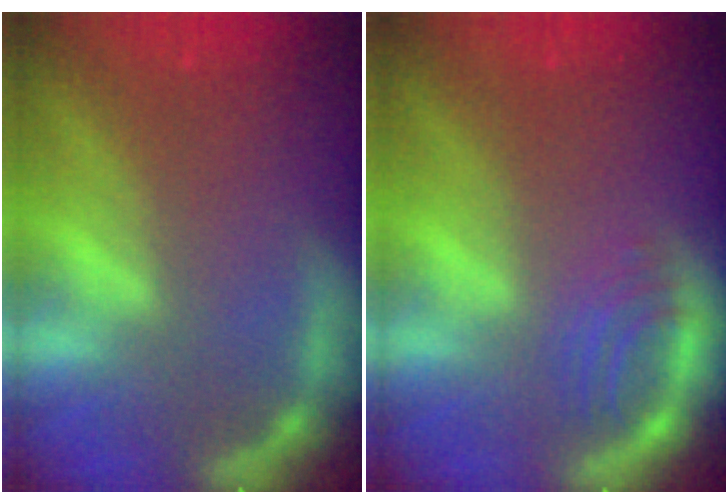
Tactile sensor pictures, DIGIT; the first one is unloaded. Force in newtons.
{"total": 2.9}